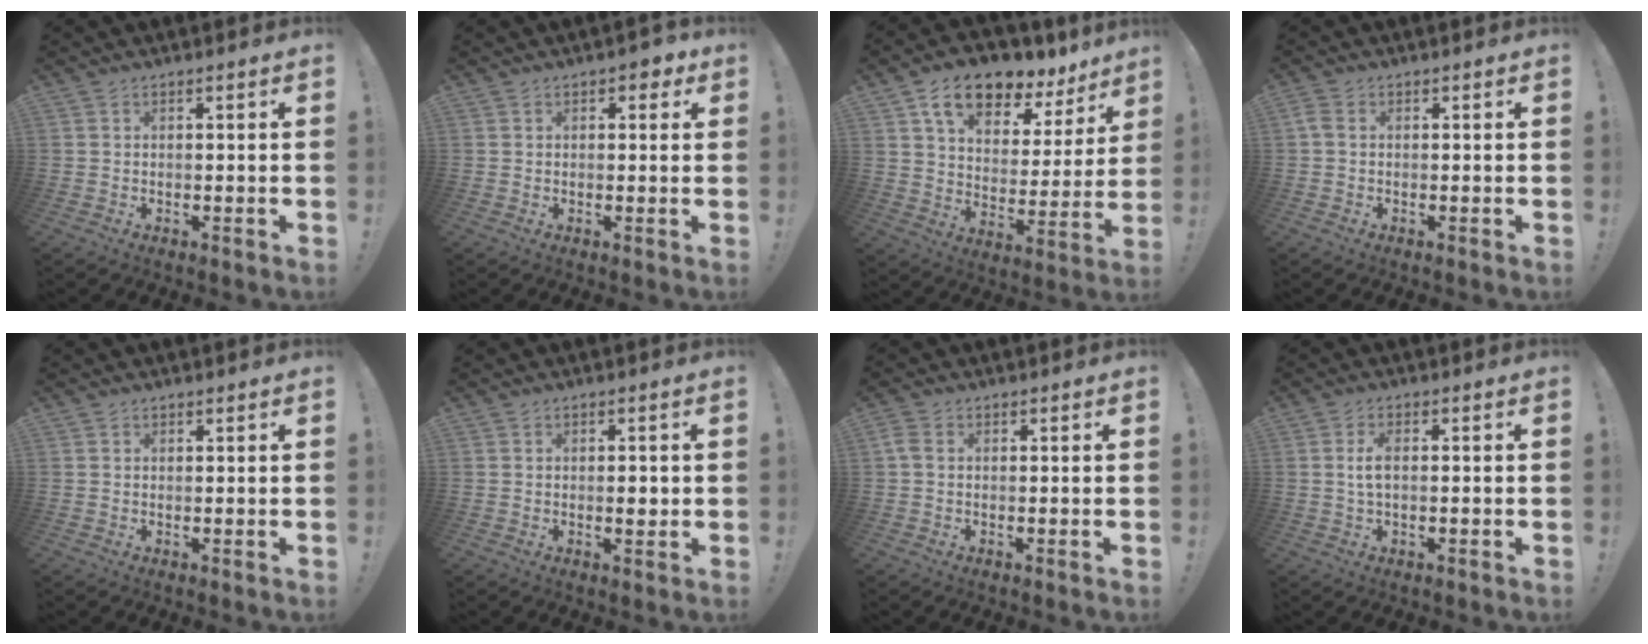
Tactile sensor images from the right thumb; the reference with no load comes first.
{"total": 2.5, "force": [1.1, 1.6, 1.6], "torque": [-0.006, -0.002, 0.014]}
{"total": 14.5, "force": [10.1, 7.4, 7.4], "torque": [-0.118, -0.062, 0.178]}
{"total": 1.9, "force": [0.2, 1.3, 1.4], "torque": [-0.031, 0.008, 0.005]}
{"total": 0.7, "force": [0.7, 0.1, -0.1], "torque": [0.010, -0.005, 0.012]}
{"total": 1.9, "force": [0.0, 0.9, 1.6], "torque": [-0.014, -0.003, -0.004]}
{"total": 2.7, "force": [0.5, 1.9, 1.8], "torque": [-0.040, 0.003, 0.008]}
{"total": 3.8, "force": [0.1, 1.3, 3.6], "torque": [-0.065, -0.001, -0.002]}